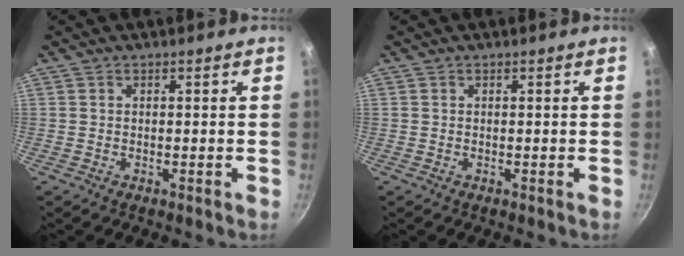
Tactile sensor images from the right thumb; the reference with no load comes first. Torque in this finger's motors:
{"motor_torque": [0.00, 0.00, -0.01, 0.01, 0.04]}